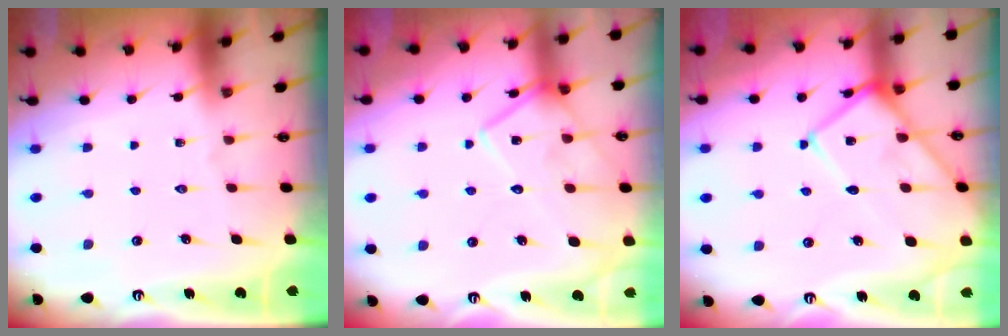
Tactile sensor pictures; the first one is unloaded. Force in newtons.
{"total": 15.5, "press": 15.4, "slide": 1.2}
{"total": 13.2, "press": 13.1, "slide": 1.2}